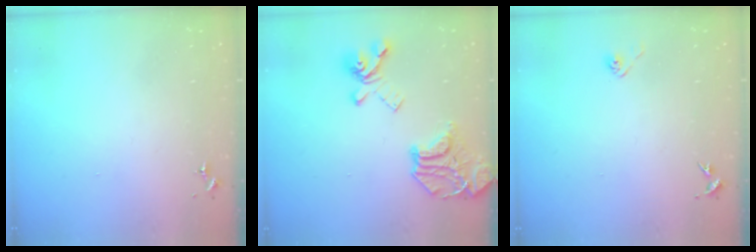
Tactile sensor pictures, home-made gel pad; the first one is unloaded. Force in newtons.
{"total": 21.1, "press": 21.0, "slide": 2.3}
{"total": 2.9, "press": 2.8, "slide": 0.8}